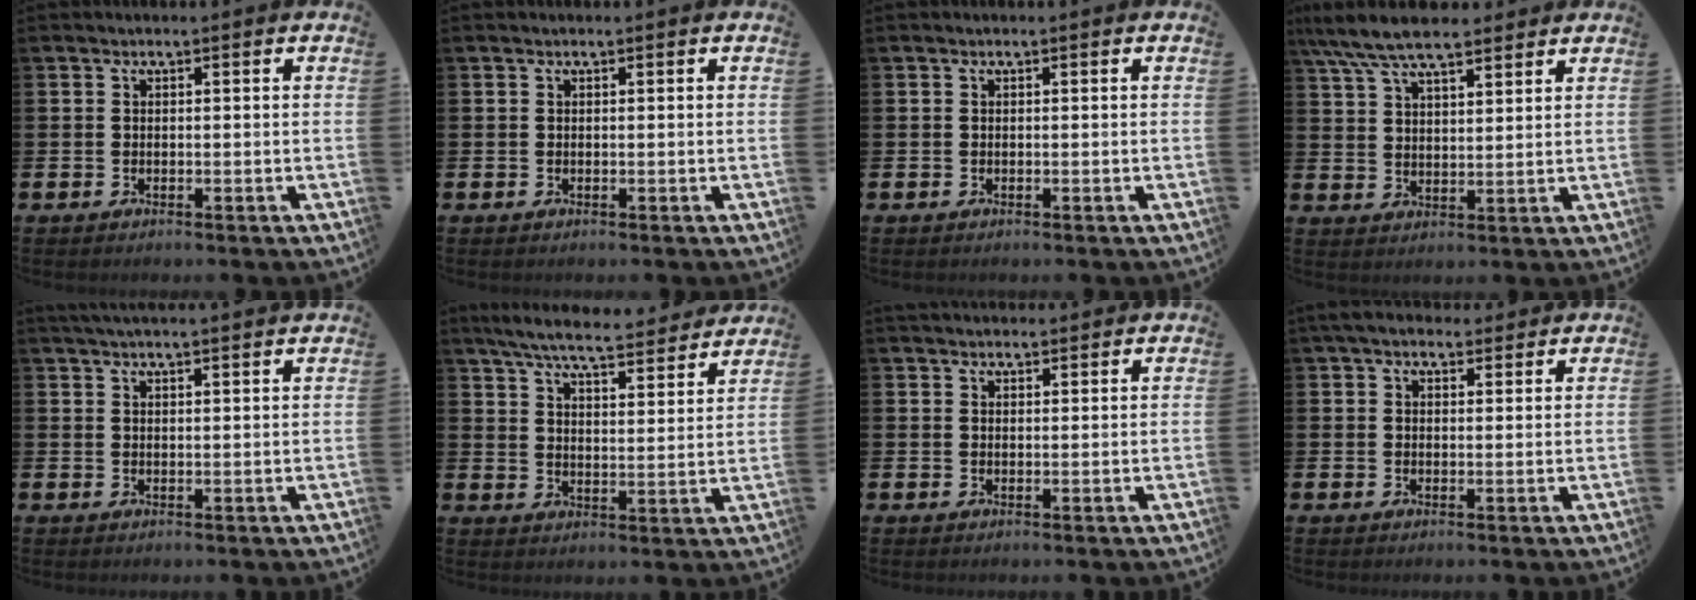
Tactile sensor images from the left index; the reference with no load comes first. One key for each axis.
{"total": 0.0}
{"total": 0.0}
{"total": 8.0, "fx": 7.1, "fy": 2.0, "fz": 3.1, "tx": -0.084, "ty": -0.019, "tz": 0.131}
{"total": 2.8, "fx": 2.8, "fy": -0.2, "fz": 0.6, "tx": -0.013, "ty": -0.009, "tz": 0.050}
{"total": 7.3, "fx": 6.9, "fy": 0.6, "fz": 2.5, "tx": -0.066, "ty": -0.044, "tz": 0.117}
{"total": 2.2, "fx": 2.1, "fy": 0.5, "fz": 0.2, "tx": 0.007, "ty": -0.011, "tz": 0.035}
{"total": 4.3, "fx": 3.8, "fy": 1.6, "fz": 1.2, "tx": -0.019, "ty": -0.012, "tz": 0.068}